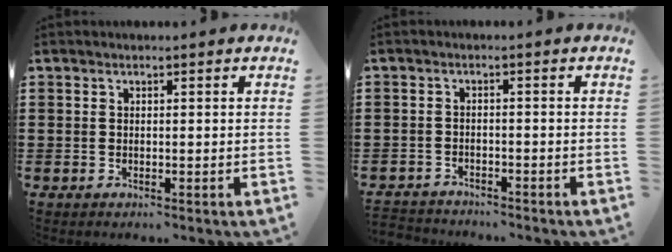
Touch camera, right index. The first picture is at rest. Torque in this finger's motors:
{"motor_torque": [-1.82, 0.32, -1.05, -0.15]}